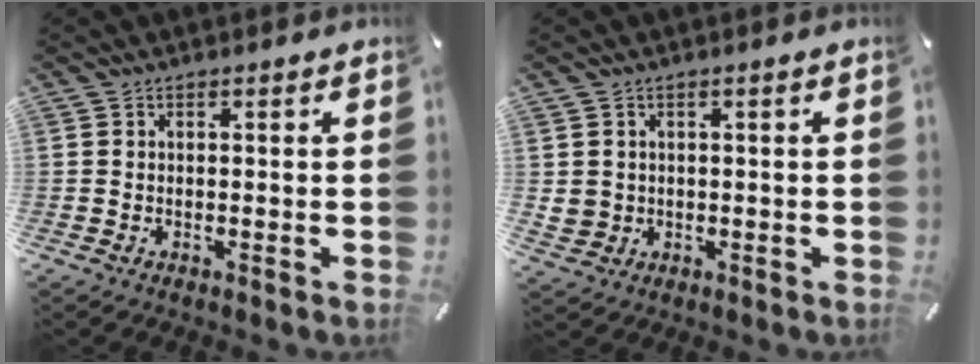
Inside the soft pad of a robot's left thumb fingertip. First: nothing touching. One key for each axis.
{"total": 3.2, "fx": 0.7, "fy": 3.1, "fz": 0.5, "tx": -0.016, "ty": 0.005, "tz": 0.014}